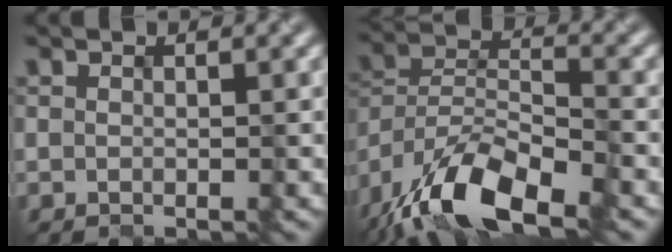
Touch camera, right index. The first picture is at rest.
{"total": 11.8, "force": [-8.8, 4.0, 6.9], "torque": [-0.122, -0.002, -0.164]}